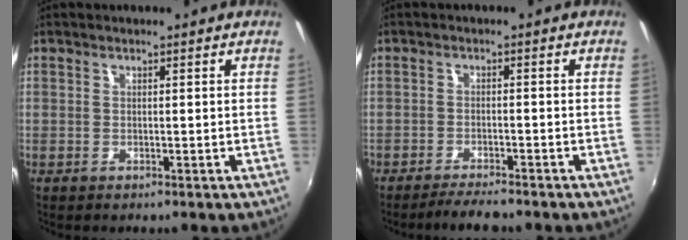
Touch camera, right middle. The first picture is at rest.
{"total": 4.3, "force": [-3.9, 0.4, 1.7], "torque": [-0.049, -0.008, -0.070]}